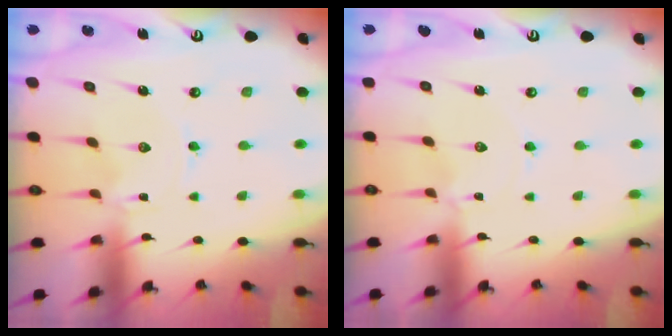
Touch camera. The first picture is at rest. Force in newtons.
{"total": 0.0}